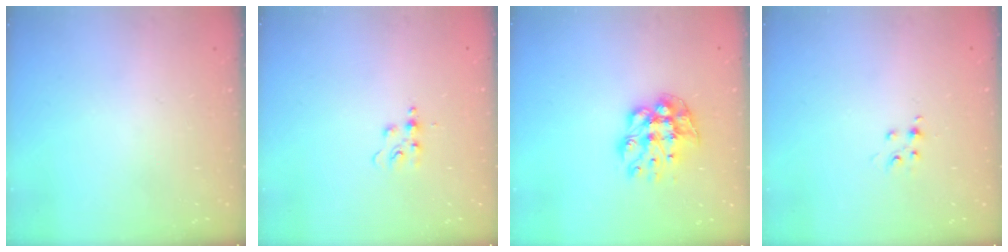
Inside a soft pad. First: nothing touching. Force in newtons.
{"total": 4.8, "press": 4.8, "slide": 0.5}
{"total": 10.8, "press": 10.8, "slide": 0.7}
{"total": 4.3, "press": 4.3, "slide": 0.4}